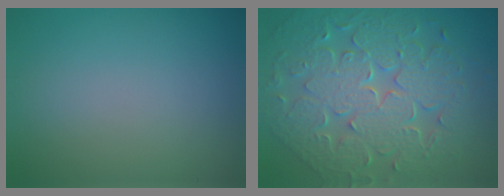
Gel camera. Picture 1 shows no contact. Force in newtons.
{"total": 9.9, "press": 6.9, "slide": 7.0}